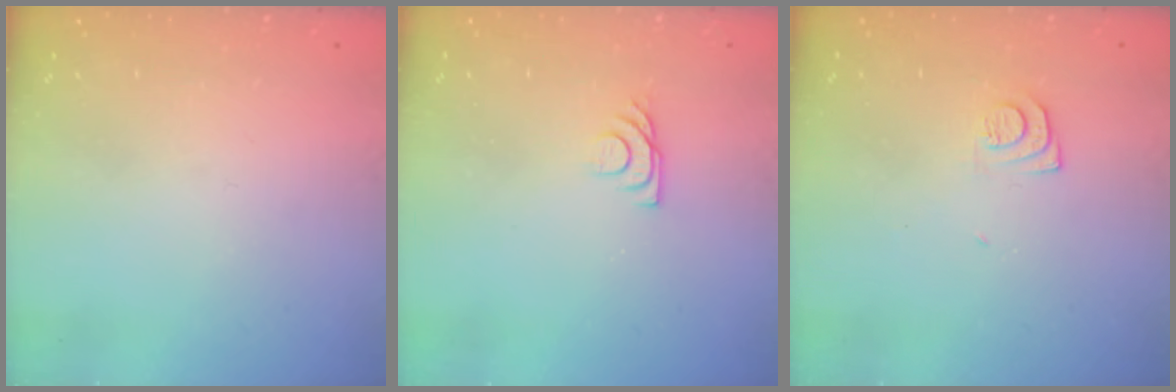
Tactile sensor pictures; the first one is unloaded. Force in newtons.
{"total": 5.3, "press": 5.3, "slide": 0.6}
{"total": 7.3, "press": 7.2, "slide": 0.8}